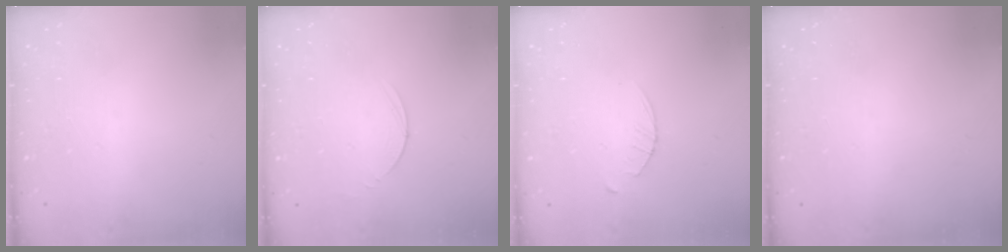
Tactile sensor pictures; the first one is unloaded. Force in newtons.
{"total": 3.0, "press": 3.0, "slide": 0.3}
{"total": 2.9, "press": 2.9, "slide": 0.4}
{"total": 0.0}